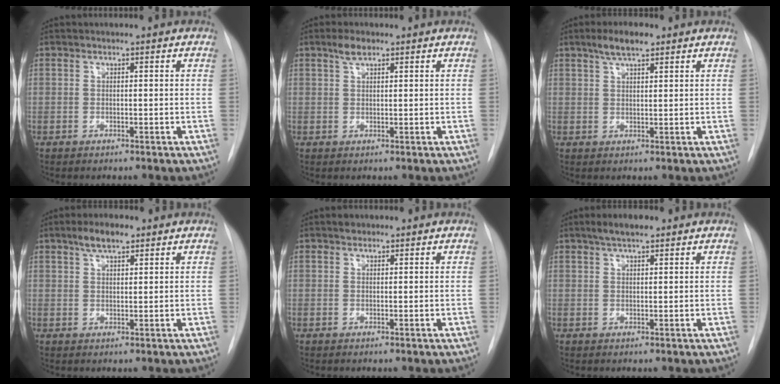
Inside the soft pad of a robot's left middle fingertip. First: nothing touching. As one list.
[{"total": 2.3, "force": [1.5, 0.8, 1.4], "torque": [-0.030, 0.006, 0.030]}, {"total": 4.5, "force": [3.1, 1.2, 3.1], "torque": [-0.061, 0.010, 0.054]}, {"total": 3.9, "force": [2.7, 1.4, 2.6], "torque": [-0.049, 0.009, 0.047]}, {"total": 1.0, "force": [0.7, 0.6, 0.2], "torque": [-0.005, 0.003, 0.010]}, {"total": 3.7, "force": [2.6, 1.0, 2.4], "torque": [-0.047, 0.011, 0.044]}]